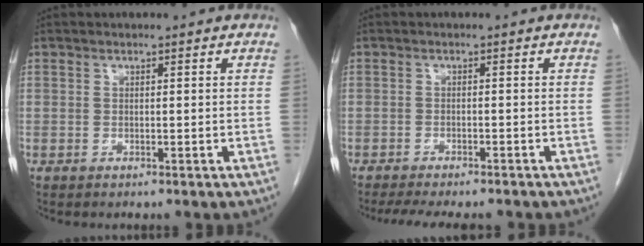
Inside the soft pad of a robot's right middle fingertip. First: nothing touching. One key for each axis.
{"total": 9.4, "fx": -8.2, "fy": 2.1, "fz": 4.2, "tx": -0.062, "ty": -0.009, "tz": -0.111}